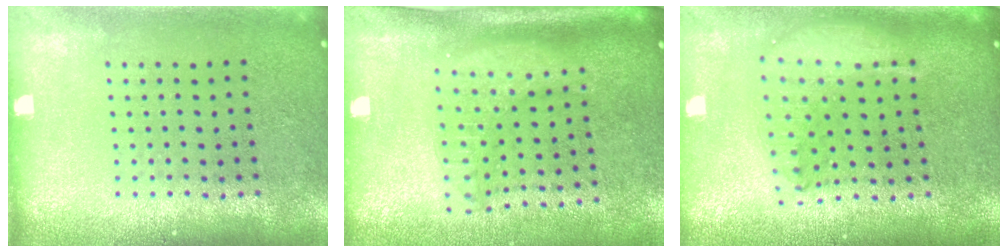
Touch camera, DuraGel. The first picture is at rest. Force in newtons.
{"total": 1.9, "press": 1.5, "slide": 1.2}
{"total": 1.9, "press": 1.6, "slide": 1.2}